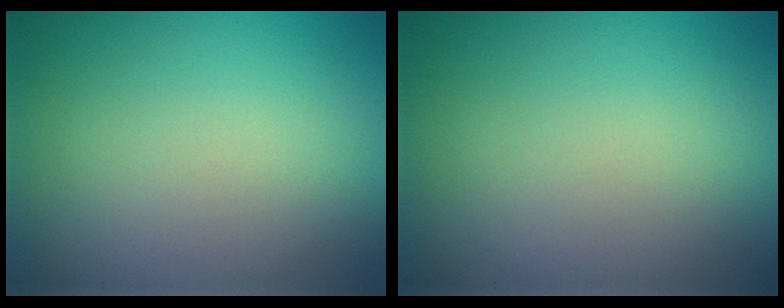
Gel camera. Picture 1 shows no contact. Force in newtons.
{"total": 0.0}